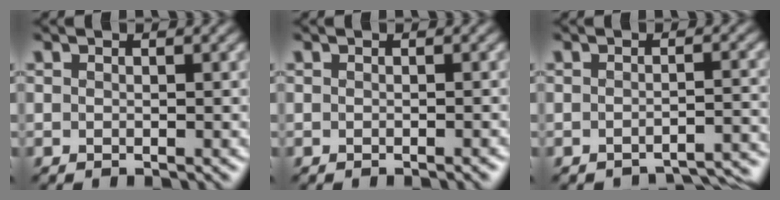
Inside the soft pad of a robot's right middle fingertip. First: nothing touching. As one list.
[{"total": 0.7, "force": [-0.4, 0.2, 0.6], "torque": [-0.007, -0.003, -0.002]}, {"total": 3.9, "force": [-3.8, 0.2, 0.5], "torque": [-0.006, -0.001, -0.041]}]